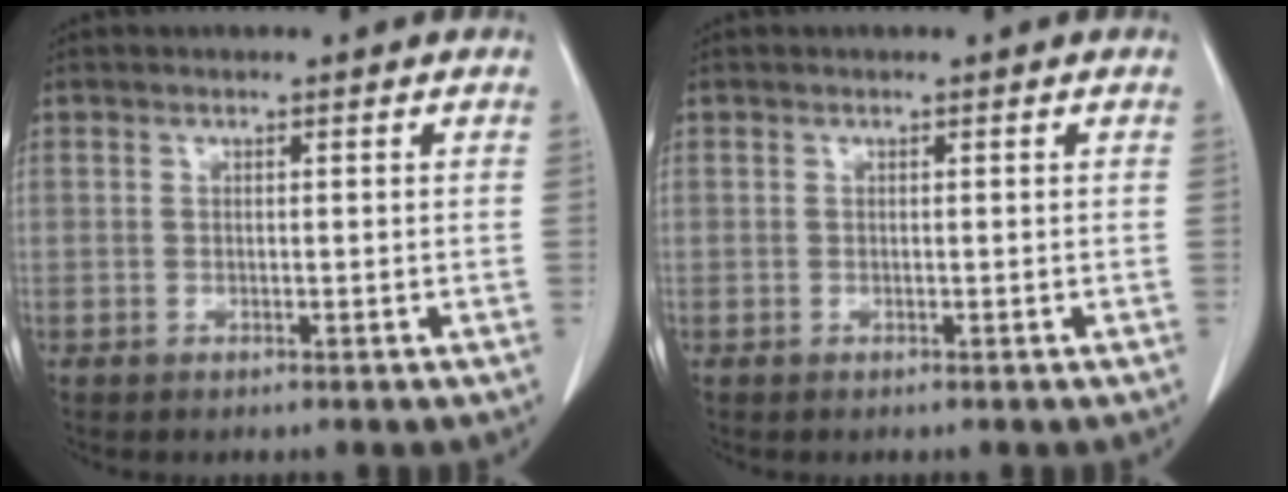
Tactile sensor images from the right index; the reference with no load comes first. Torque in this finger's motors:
{"motor_torque": [0.00, 0.00, 0.00, 0.00]}